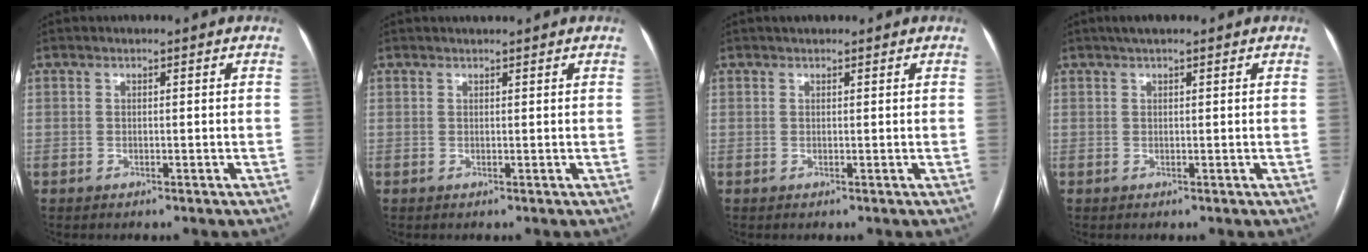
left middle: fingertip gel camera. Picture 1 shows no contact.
{"total": 2.0, "force": [1.8, 0.2, 0.9], "torque": [-0.009, 0.019, 0.027]}
{"total": 1.5, "force": [1.2, 0.6, 0.5], "torque": [-0.008, 0.018, 0.018]}
{"total": 2.8, "force": [2.1, 0.6, 1.8], "torque": [-0.027, 0.022, 0.033]}